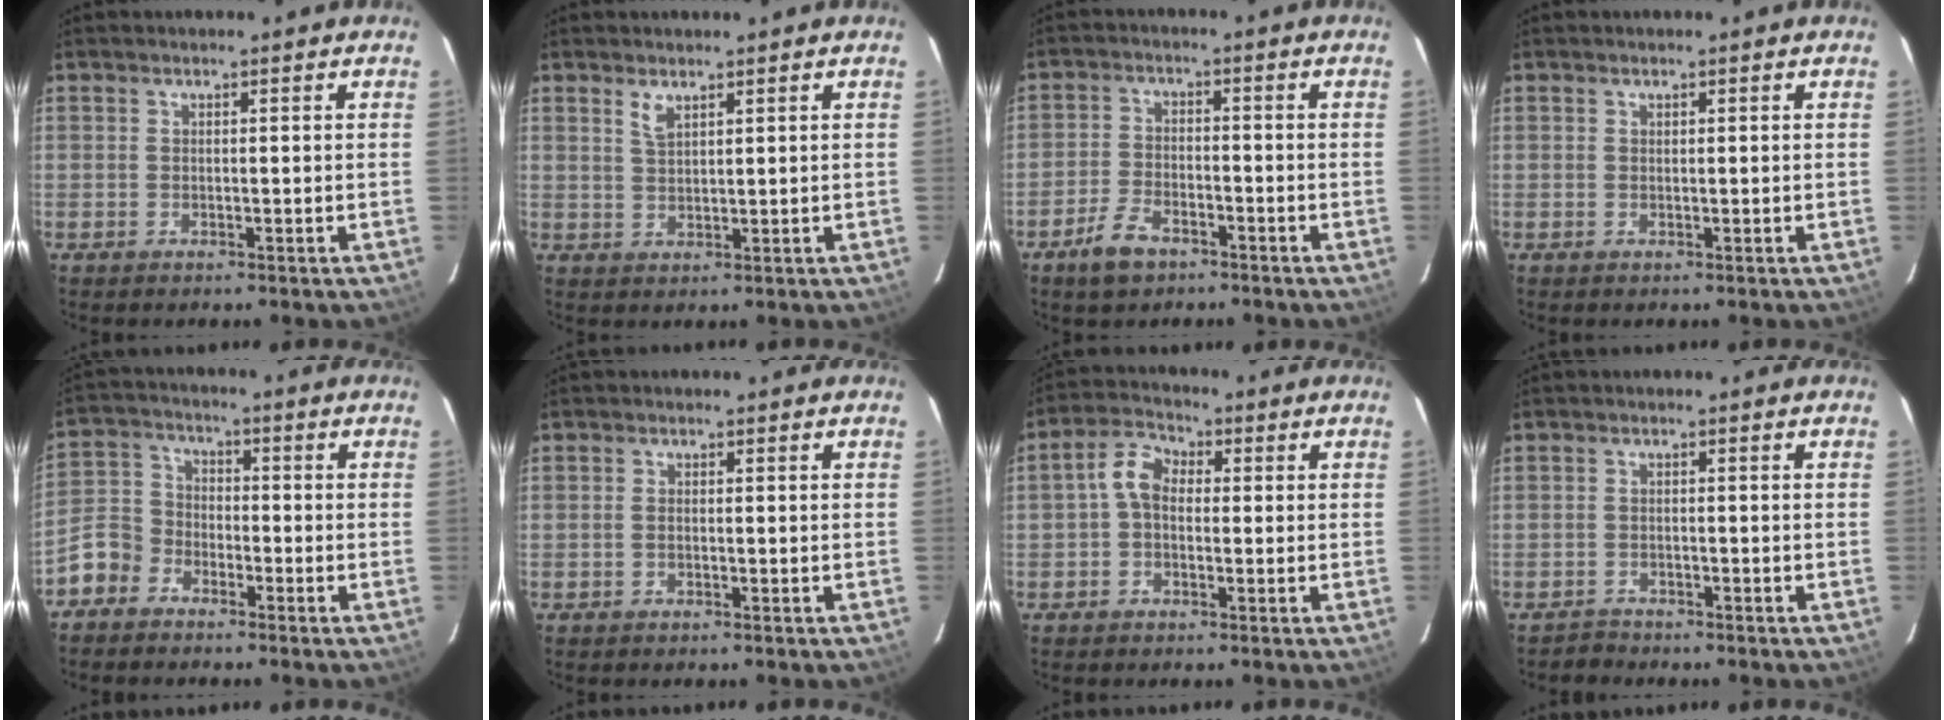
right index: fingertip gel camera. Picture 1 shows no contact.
{"total": 2.4, "force": [1.6, 0.9, 1.6], "torque": [-0.029, 0.000, 0.031]}
{"total": 6.2, "force": [-4.2, 3.0, 3.3], "torque": [-0.086, 0.000, -0.080]}
{"total": 0.0}
{"total": 7.3, "force": [-4.7, 5.3, 1.8], "torque": [-0.046, 0.024, -0.105]}
{"total": 0.7, "force": [-0.2, 0.4, 0.5], "torque": [-0.010, 0.001, -0.005]}
{"total": 5.0, "force": [-0.2, 3.6, 3.4], "torque": [-0.066, 0.020, -0.008]}
{"total": 1.7, "force": [-1.6, 0.6, -0.5], "torque": [0.002, 0.006, -0.029]}